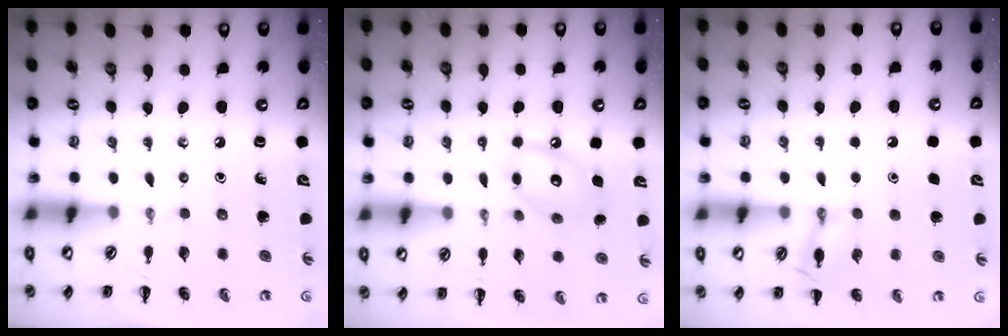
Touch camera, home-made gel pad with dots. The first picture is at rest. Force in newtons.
{"total": 11.4, "press": 11.3, "slide": 1.0}
{"total": 1.6, "press": 1.6, "slide": 0.1}